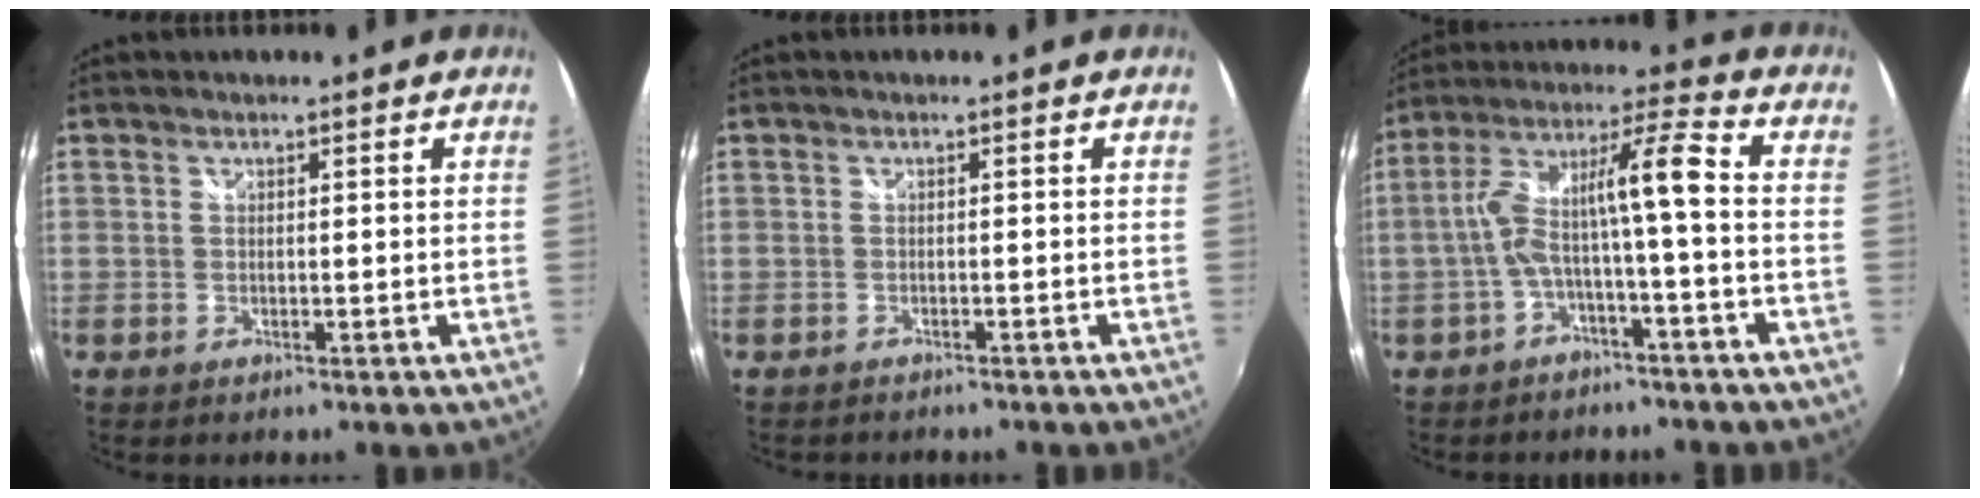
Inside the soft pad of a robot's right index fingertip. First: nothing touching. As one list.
[{"total": 1.3, "force": [-1.1, 0.6, -0.1], "torque": [-0.006, 0.001, -0.019]}, {"total": 10.3, "force": [-2.7, 0.4, 9.9], "torque": [-0.198, 0.019, -0.045]}]